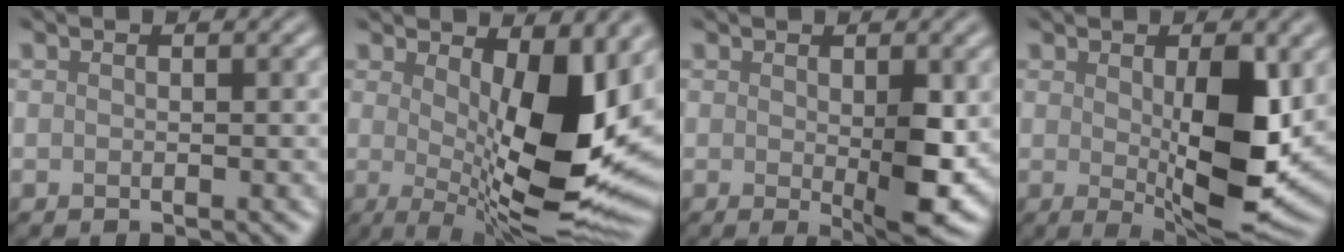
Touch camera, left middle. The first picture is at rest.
{"total": 13.4, "force": [1.4, 4.7, 12.5], "torque": [-0.172, -0.021, 0.030]}
{"total": 4.4, "force": [-0.3, 0.7, 4.4], "torque": [-0.071, -0.015, 0.005]}
{"total": 8.5, "force": [0.3, 2.8, 8.0], "torque": [-0.128, -0.015, 0.016]}